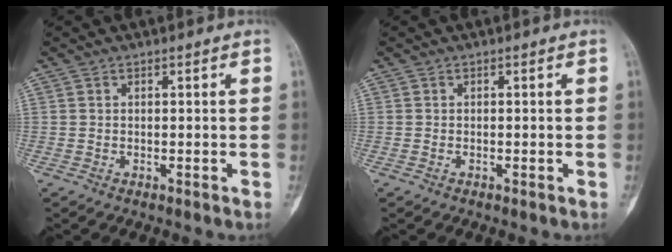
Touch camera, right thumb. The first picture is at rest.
{"total": 0.0}